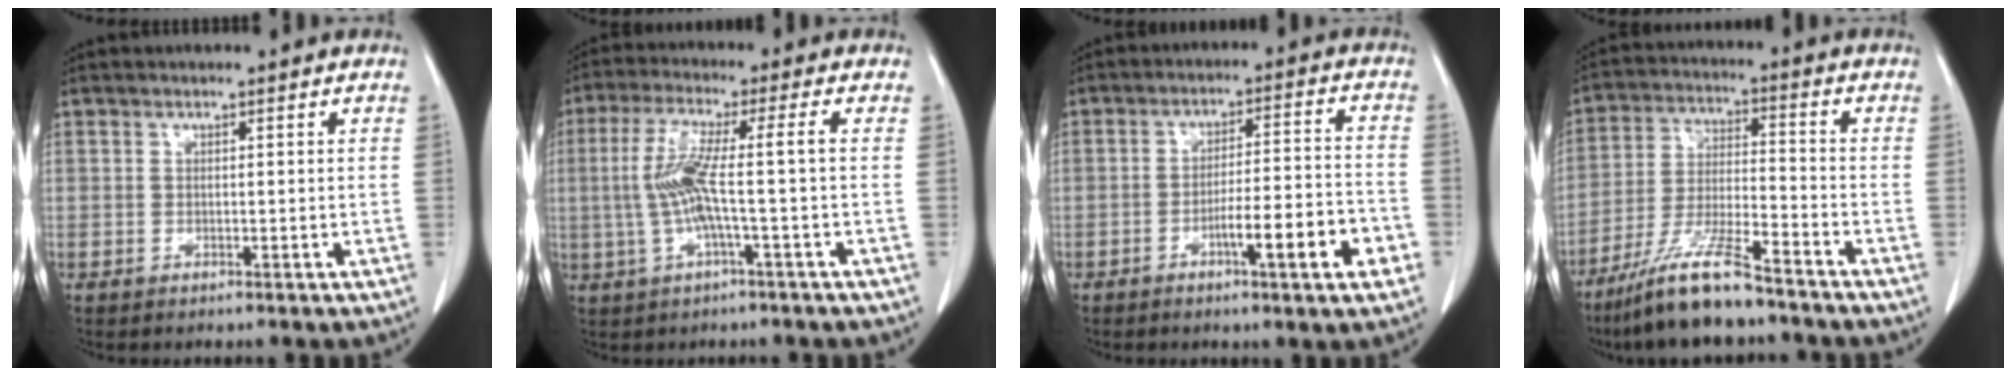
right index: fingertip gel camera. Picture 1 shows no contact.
{"total": 7.9, "force": [-0.7, -0.2, 7.8], "torque": [-0.168, 0.017, -0.014]}
{"total": 9.8, "force": [-4.3, 0.7, 8.8], "torque": [-0.129, 0.006, -0.063]}
{"total": 12.1, "force": [-9.3, 1.0, 7.7], "torque": [-0.151, -0.028, -0.173]}